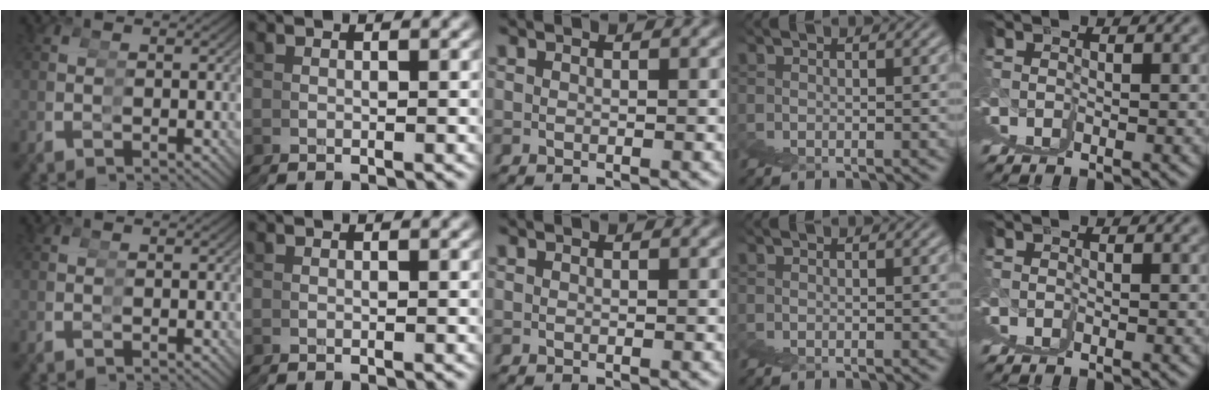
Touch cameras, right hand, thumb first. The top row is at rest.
{}